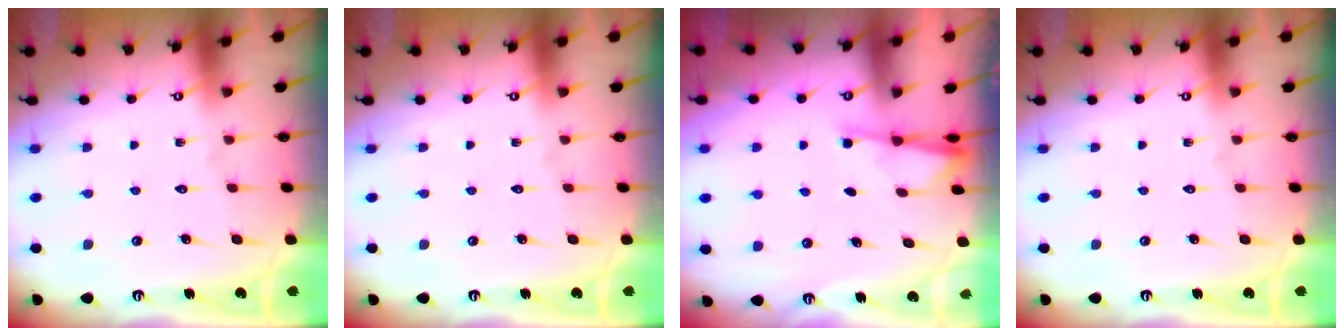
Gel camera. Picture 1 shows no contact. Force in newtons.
{"total": 0.0}
{"total": 1.9, "press": 1.9, "slide": 0.3}
{"total": 0.0}